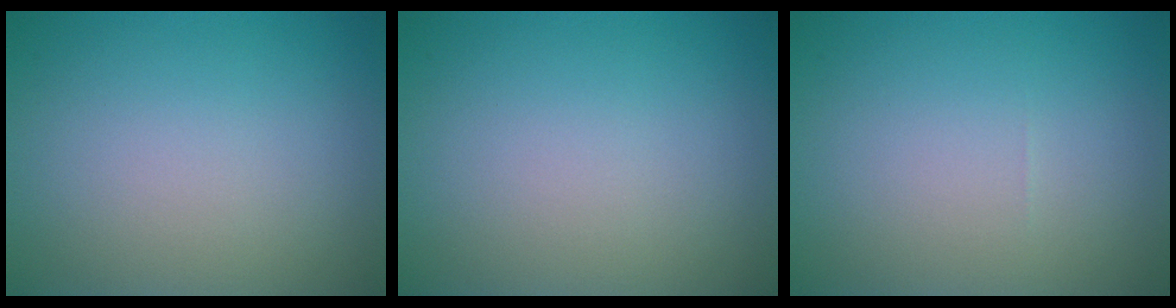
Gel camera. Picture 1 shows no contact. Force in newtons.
{"total": 0.0}
{"total": 0.0}